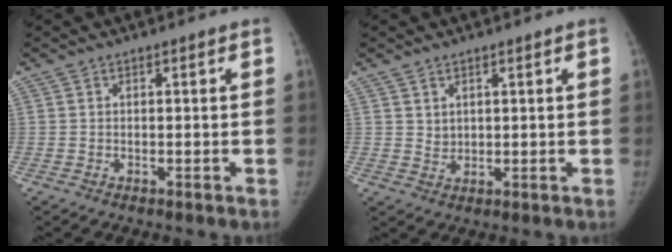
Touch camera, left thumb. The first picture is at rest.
{"total": 2.0, "force": [1.3, 1.5, 0.5], "torque": [0.009, -0.010, 0.024]}